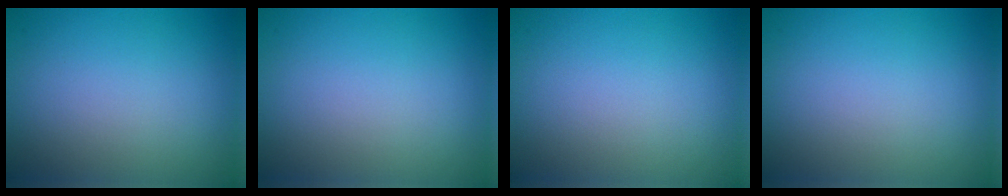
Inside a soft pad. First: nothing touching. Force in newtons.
{"total": 0.0}
{"total": 0.0}
{"total": 0.0}